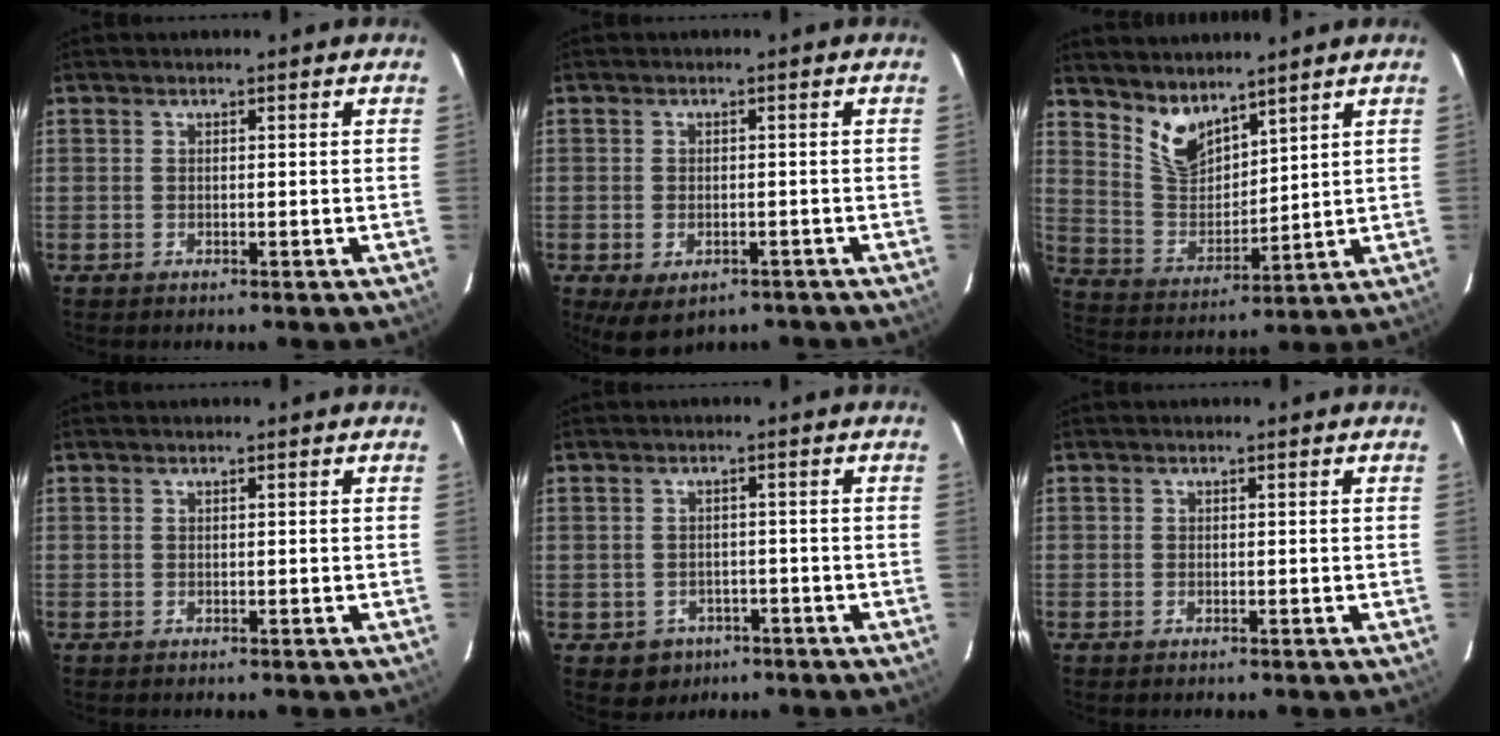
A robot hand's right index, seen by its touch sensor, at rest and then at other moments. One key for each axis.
{"total": 6.5, "fx": -3.7, "fy": 3.7, "fz": 3.8, "tx": -0.066, "ty": -0.017, "tz": -0.044}
{"total": 8.5, "fx": 6.7, "fy": 3.6, "fz": 3.8, "tx": -0.071, "ty": -0.002, "tz": 0.139}
{"total": 0.0}
{"total": 4.6, "fx": -1.9, "fy": 4.1, "fz": 0.7, "tx": -0.022, "ty": 0.012, "tz": -0.018}
{"total": 0.0}